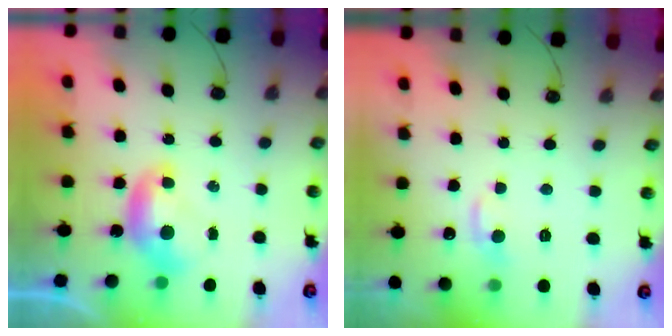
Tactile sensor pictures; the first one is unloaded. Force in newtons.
{"total": 0.8, "press": 0.5, "slide": 0.6}